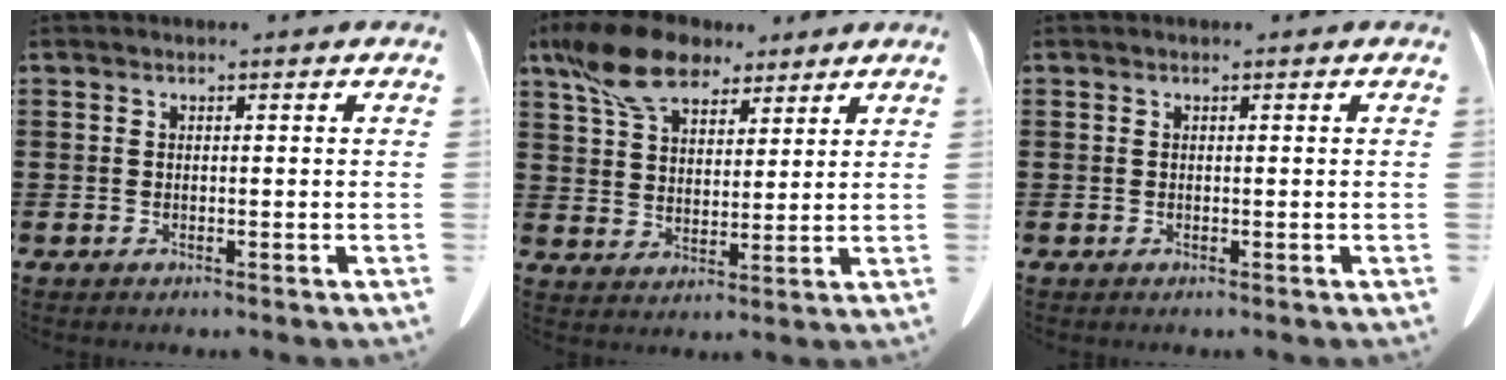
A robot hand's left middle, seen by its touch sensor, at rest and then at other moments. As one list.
[{"total": 10.5, "force": [7.7, 4.9, 5.2], "torque": [-0.128, -0.007, 0.147]}, {"total": 0.0}]